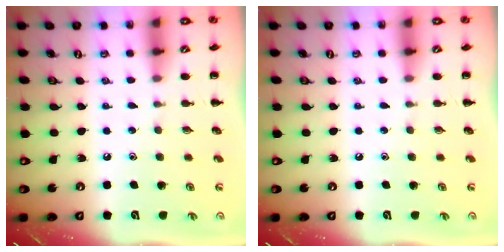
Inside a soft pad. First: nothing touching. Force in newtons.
{"total": 0.0}